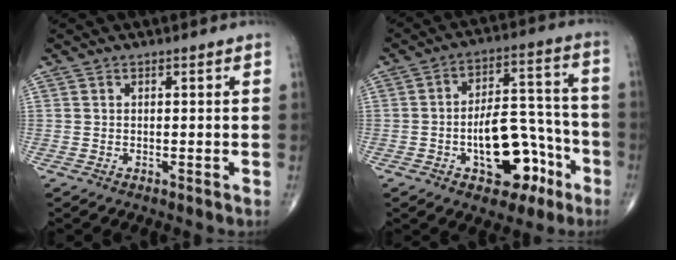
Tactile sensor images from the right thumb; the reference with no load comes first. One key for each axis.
{"total": 14.9, "fx": -5.8, "fy": 8.1, "fz": 11.1, "tx": -0.130, "ty": 0.056, "tz": -0.082}